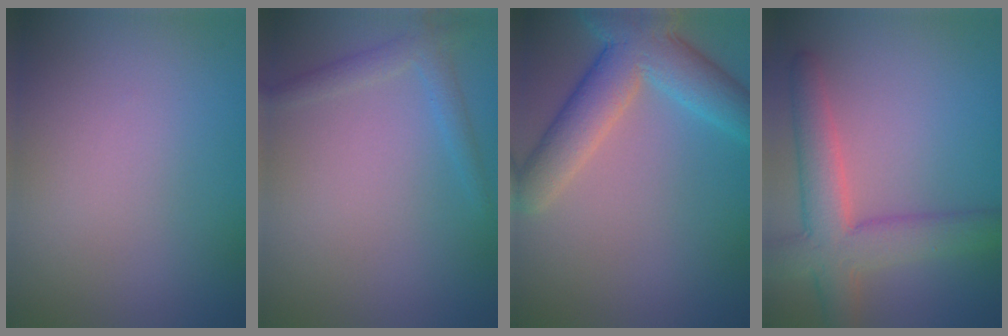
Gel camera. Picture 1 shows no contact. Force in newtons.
{"total": 1.8, "press": 1.7, "slide": 0.1}
{"total": 6.2, "press": 6.2, "slide": 0.5}
{"total": 6.4, "press": 6.4, "slide": 0.4}